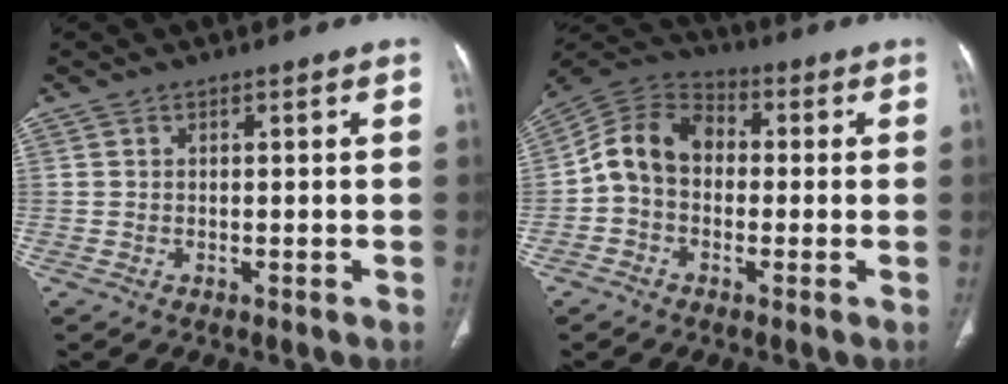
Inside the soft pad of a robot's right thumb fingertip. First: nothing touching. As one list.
[{"total": 10.2, "force": [-0.7, 8.0, 6.3], "torque": [-0.104, 0.036, -0.029]}]